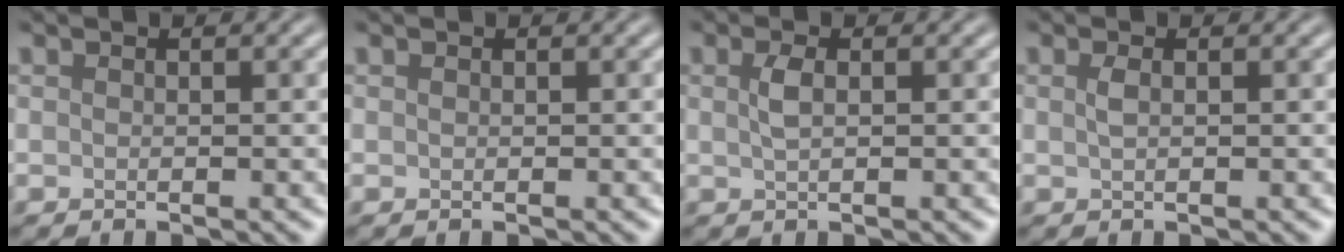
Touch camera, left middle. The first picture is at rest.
{"total": 0.0}
{"total": 1.5, "force": [0.4, 0.6, 1.3], "torque": [-0.030, 0.004, 0.008]}
{"total": 0.9, "force": [0.2, 0.3, 0.8], "torque": [-0.018, 0.003, 0.006]}